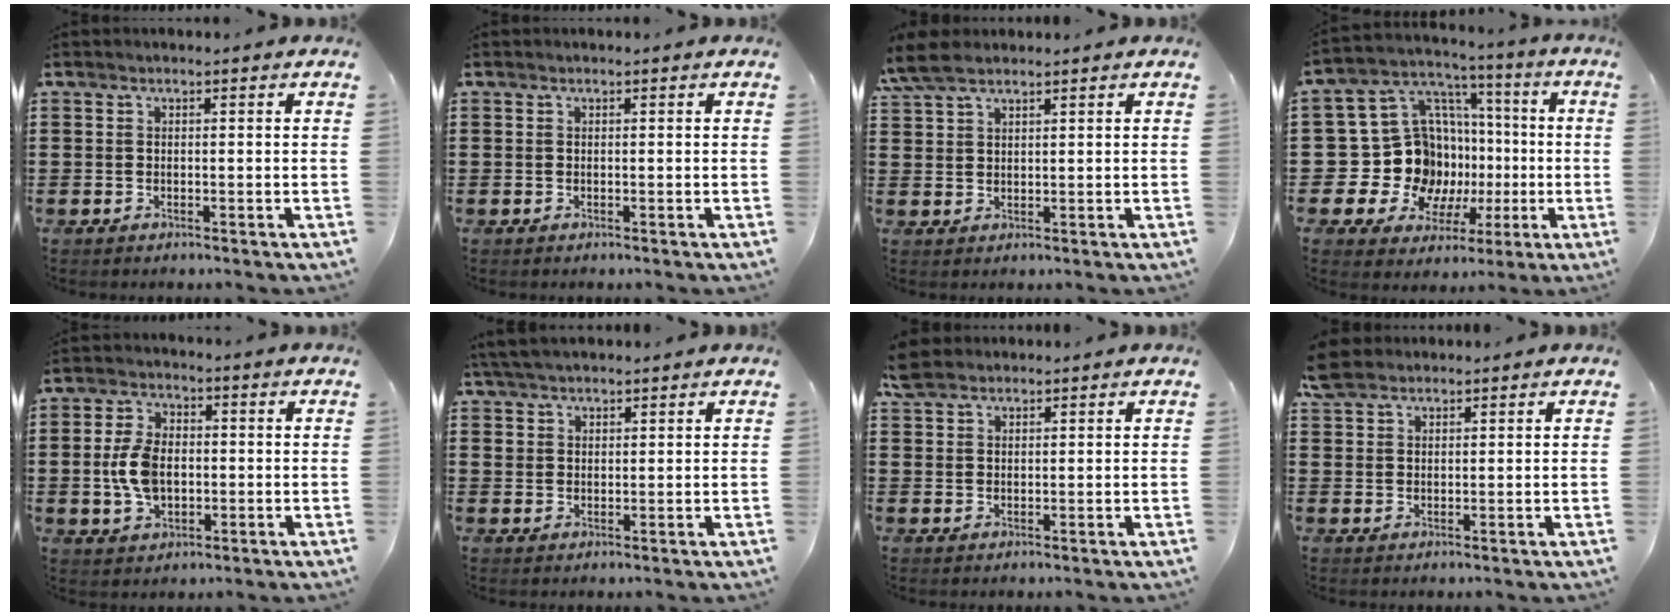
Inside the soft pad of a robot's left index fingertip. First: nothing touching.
{"total": 0.0}
{"total": 4.7, "force": [3.4, 1.8, 2.7], "torque": [-0.068, 0.002, 0.063]}
{"total": 15.6, "force": [-1.8, 14.2, 6.2], "torque": [-0.151, -0.021, -0.001]}
{"total": 7.0, "force": [-0.4, 4.4, 5.5], "torque": [-0.137, 0.001, -0.015]}
{"total": 4.0, "force": [3.5, 1.4, 1.2], "torque": [-0.034, -0.001, 0.068]}
{"total": 3.4, "force": [2.8, 1.5, 1.2], "torque": [-0.032, 0.005, 0.055]}
{"total": 3.9, "force": [3.2, 1.8, 1.3], "torque": [-0.035, 0.004, 0.063]}